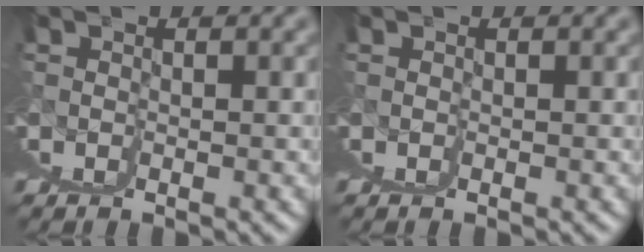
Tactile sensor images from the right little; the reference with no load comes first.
{"total": 0.0}